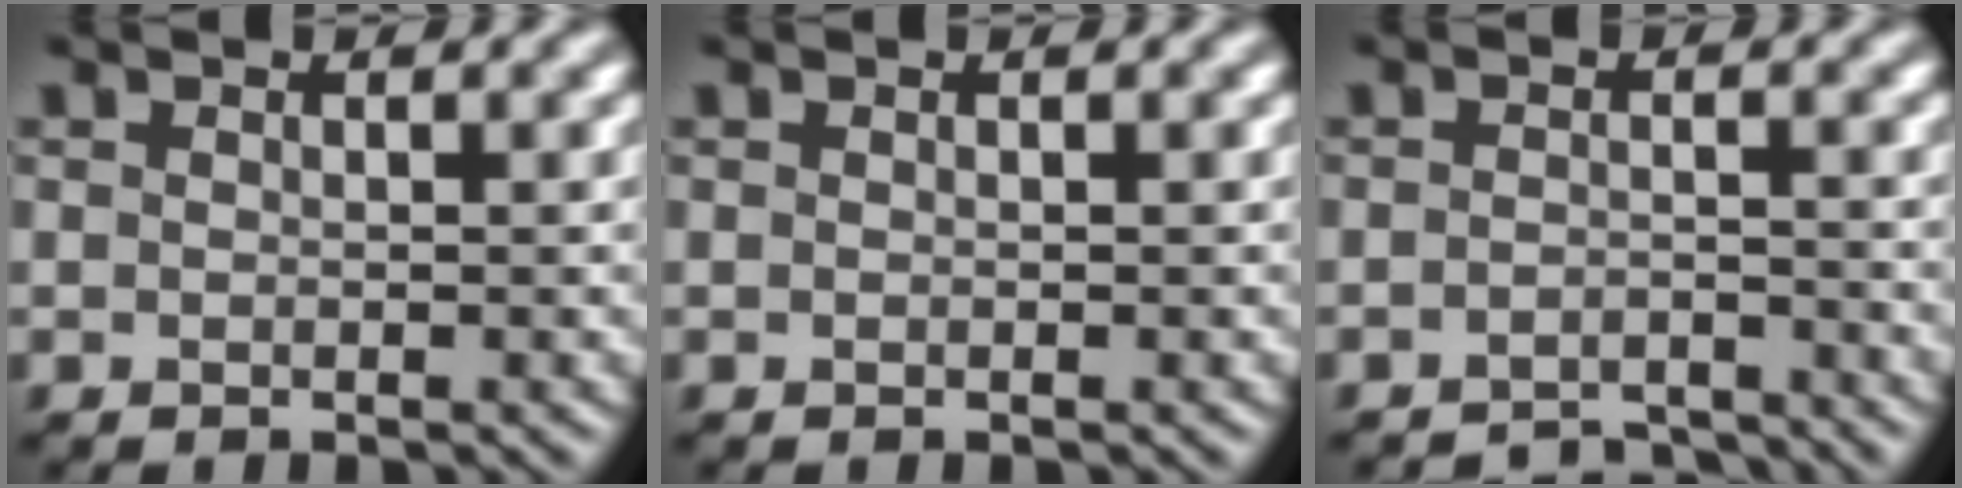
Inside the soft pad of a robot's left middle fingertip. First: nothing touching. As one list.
[{"total": 0.0}, {"total": 3.0, "force": [-3.0, 0.3, 0.5], "torque": [-0.002, 0.004, -0.050]}]